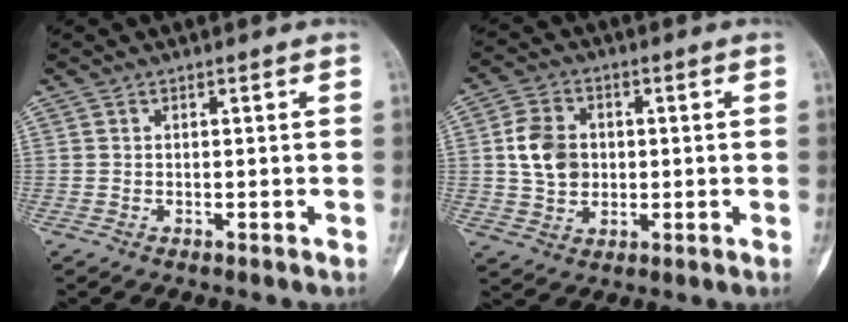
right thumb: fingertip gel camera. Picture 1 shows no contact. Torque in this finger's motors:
{"motor_torque": [0.66, 1.20, 1.02, -0.08, 0.09]}